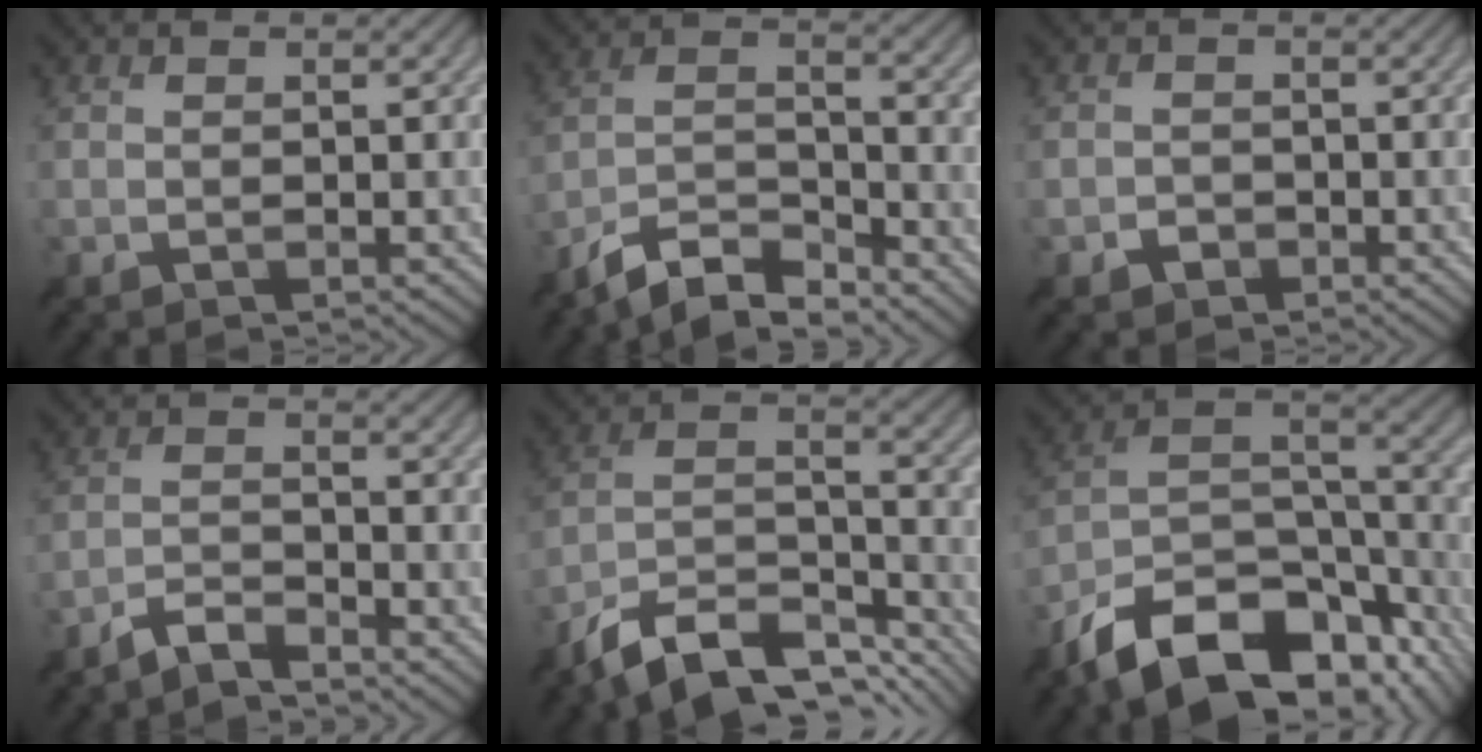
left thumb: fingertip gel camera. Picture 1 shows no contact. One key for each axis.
{"total": 8.4, "fx": -7.2, "fy": 2.0, "fz": 3.9, "tx": -0.075, "ty": 0.009, "tz": -0.144}
{"total": 1.4, "fx": -0.8, "fy": 1.1, "fz": 0.4, "tx": -0.001, "ty": 0.007, "tz": -0.018}
{"total": 3.7, "fx": -3.2, "fy": 0.5, "fz": 1.6, "tx": -0.033, "ty": 0.005, "tz": -0.072}
{"total": 12.7, "fx": -9.8, "fy": 4.1, "fz": 7.0, "tx": -0.136, "ty": 0.004, "tz": -0.184}
{"total": 17.3, "fx": -11.6, "fy": 7.7, "fz": 10.3, "tx": -0.225, "ty": -0.028, "tz": -0.179}